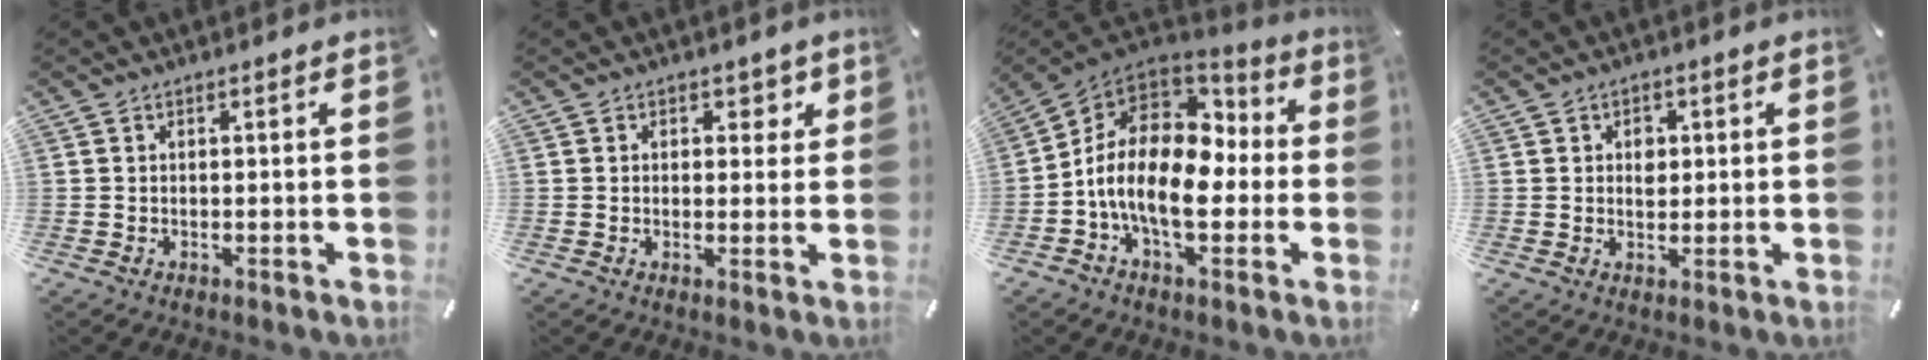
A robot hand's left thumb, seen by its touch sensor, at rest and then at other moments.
{"total": 2.9, "force": [0.9, 2.5, 1.2], "torque": [0.005, -0.006, 0.006]}
{"total": 16.0, "force": [-3.8, 9.8, 12.1], "torque": [-0.231, 0.005, -0.066]}
{"total": 3.4, "force": [0.6, 2.7, 2.1], "torque": [-0.011, -0.006, 0.002]}